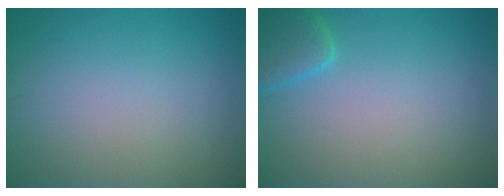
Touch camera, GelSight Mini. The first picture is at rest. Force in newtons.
{"total": 3.1, "press": 3.1, "slide": 0.3}